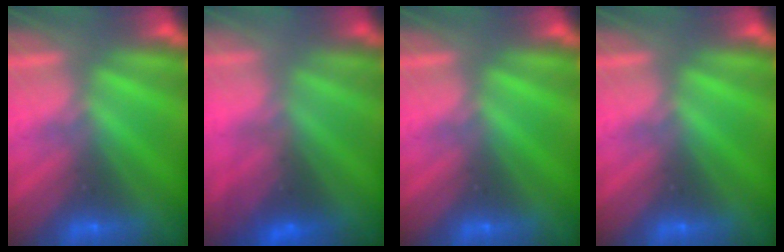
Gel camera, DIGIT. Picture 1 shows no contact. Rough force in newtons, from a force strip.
{"total": 2.9}
{"total": 0.0}
{"total": 0.0}